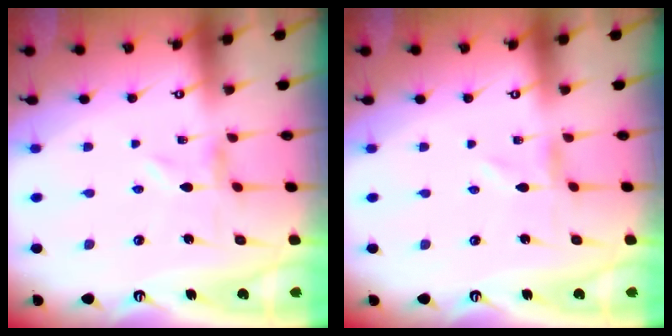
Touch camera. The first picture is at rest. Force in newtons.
{"total": 0.6, "press": 0.6, "slide": 0.1}